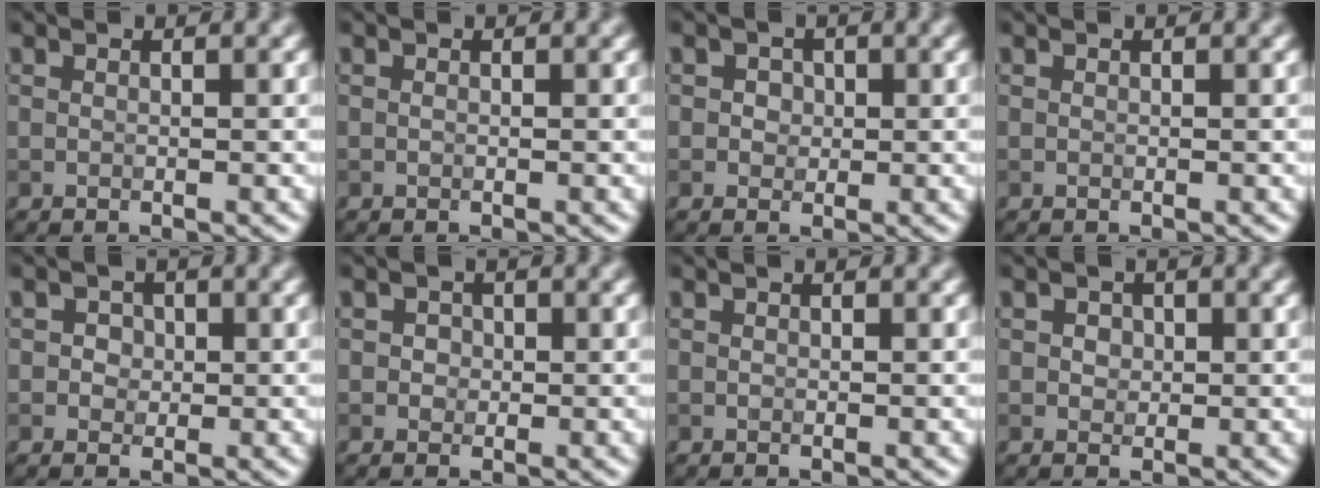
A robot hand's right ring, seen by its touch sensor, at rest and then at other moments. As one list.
[{"total": 0.0}, {"total": 1.5, "force": [0.3, 1.3, 0.7], "torque": [-0.007, 0.005, 0.002]}, {"total": 0.0}, {"total": 1.4, "force": [0.2, 1.3, 0.5], "torque": [-0.003, 0.003, 0.004]}, {"total": 1.1, "force": [0.0, 1.0, 0.3], "torque": [0.001, 0.000, 0.000]}, {"total": 0.0}, {"total": 1.3, "force": [0.2, 1.1, 0.5], "torque": [-0.006, 0.003, 0.003]}]